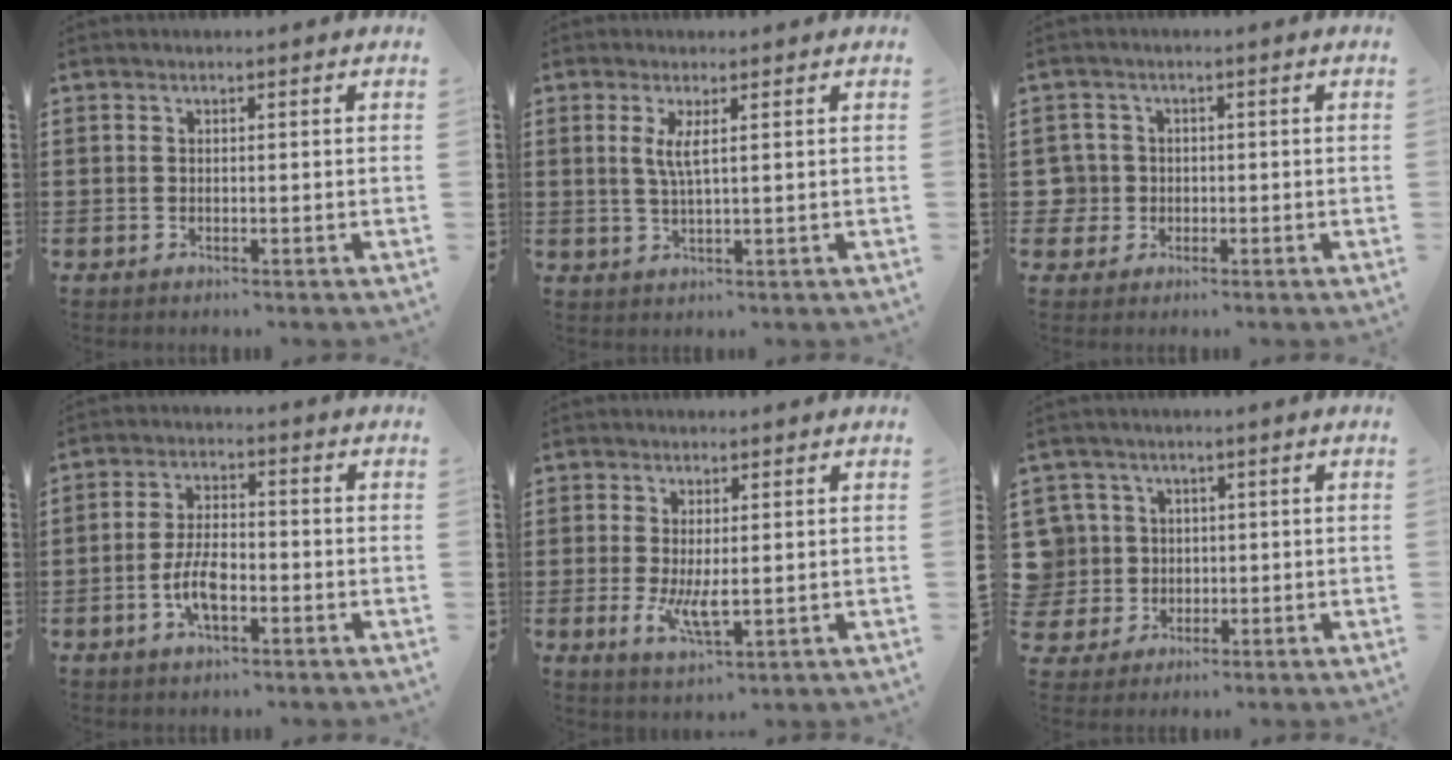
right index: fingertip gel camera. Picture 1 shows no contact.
{"total": 3.1, "force": [0.9, 0.2, 2.9], "torque": [-0.062, -0.002, 0.013]}
{"total": 3.1, "force": [-0.5, 3.0, 0.5], "torque": [-0.038, 0.001, -0.017]}
{"total": 6.2, "force": [-2.1, 2.7, 5.1], "torque": [-0.114, 0.001, -0.044]}
{"total": 4.8, "force": [-0.2, 1.8, 4.5], "torque": [-0.091, -0.009, -0.007]}
{"total": 5.2, "force": [0.9, 5.1, 0.4], "torque": [-0.042, 0.012, 0.016]}